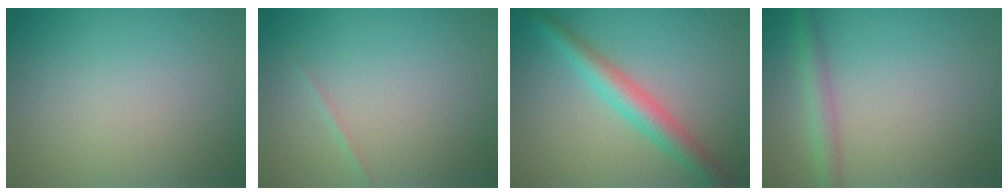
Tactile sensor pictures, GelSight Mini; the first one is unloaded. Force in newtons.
{"total": 0.6, "press": 0.5, "slide": 0.0}
{"total": 4.0, "press": 4.0, "slide": 0.1}
{"total": 2.4, "press": 2.4, "slide": 0.2}